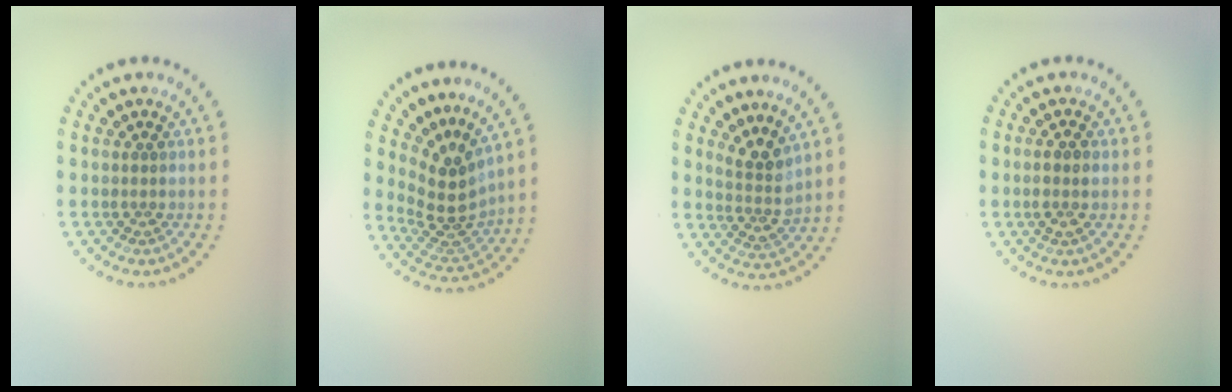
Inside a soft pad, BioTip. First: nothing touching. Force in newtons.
{"total": 3.8, "press": 2.7, "slide": 2.6}
{"total": 2.9, "press": 2.1, "slide": 2.0}
{"total": 1.6, "press": 1.5, "slide": 0.6}